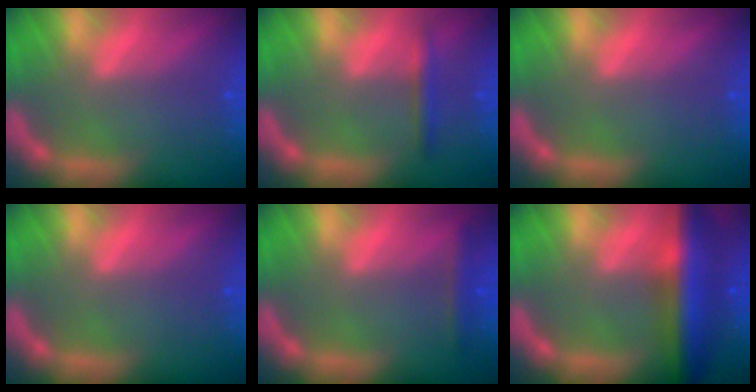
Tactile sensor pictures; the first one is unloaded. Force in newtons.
{"total": 1.9}
{"total": 0.0}
{"total": 0.0}
{"total": 1.9}
{"total": 8.9}